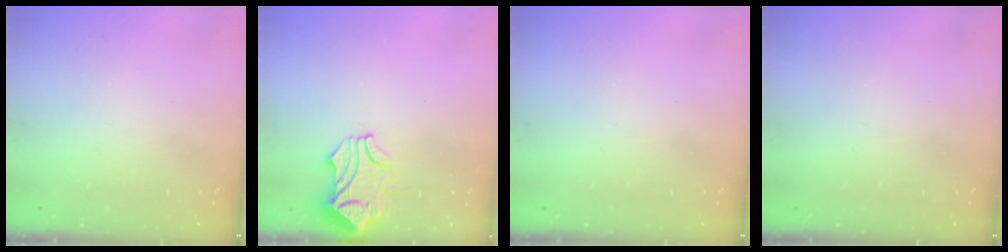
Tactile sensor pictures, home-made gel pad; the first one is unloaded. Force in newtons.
{"total": 1.4, "press": 0.9, "slide": 1.1}
{"total": 0.0}
{"total": 0.0}